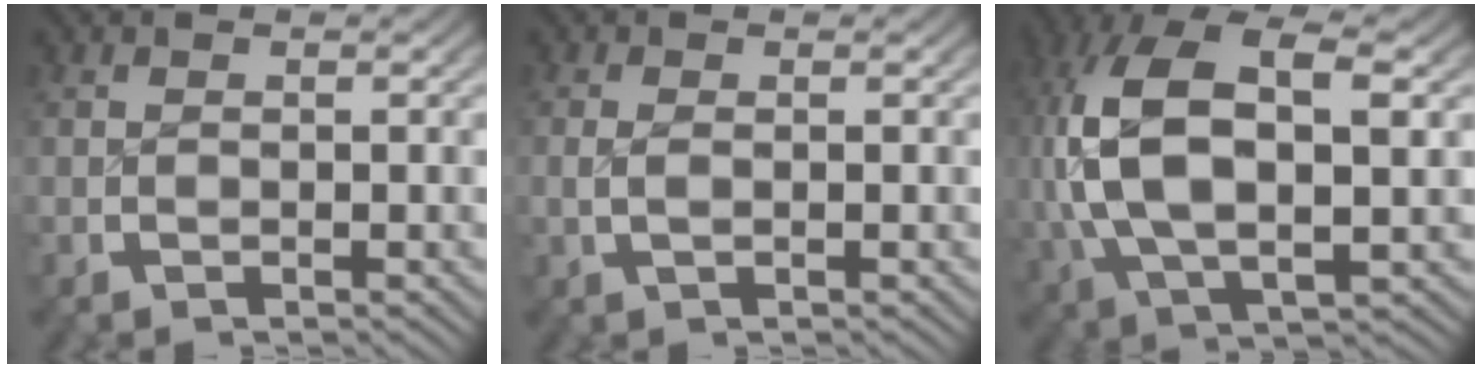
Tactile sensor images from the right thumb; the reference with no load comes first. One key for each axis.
{"total": 1.1, "fx": 0.0, "fy": 0.5, "fz": 1.0, "tx": -0.032, "ty": -0.007, "tz": 0.004}
{"total": 11.8, "fx": 0.9, "fy": 6.5, "fz": 9.8, "tx": -0.242, "ty": -0.030, "tz": 0.036}